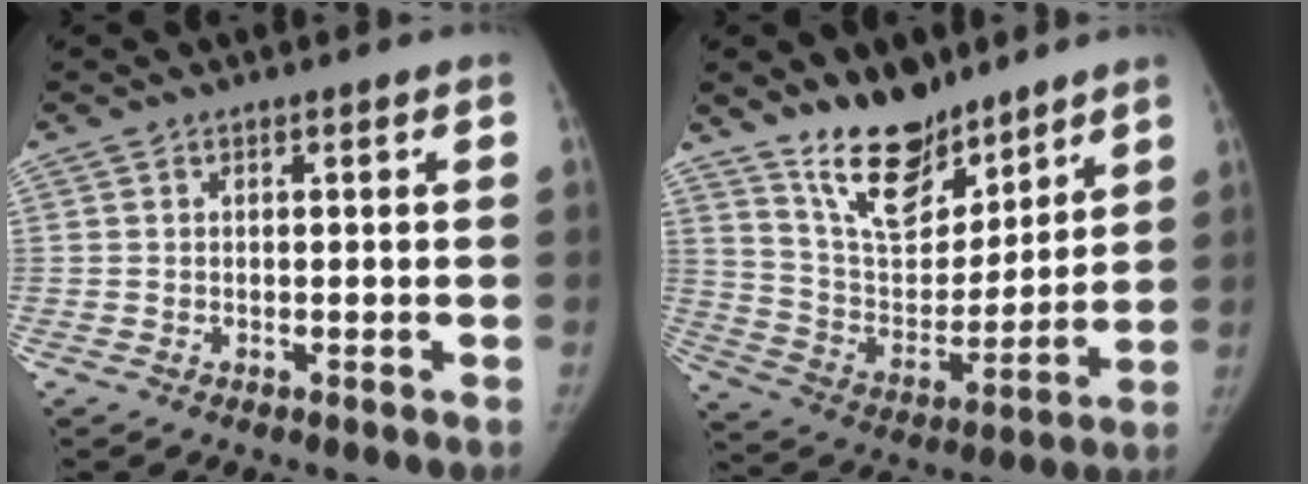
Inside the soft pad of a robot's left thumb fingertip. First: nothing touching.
{"total": 16.9, "force": [13.1, 7.2, 7.8], "torque": [-0.088, -0.086, 0.243]}